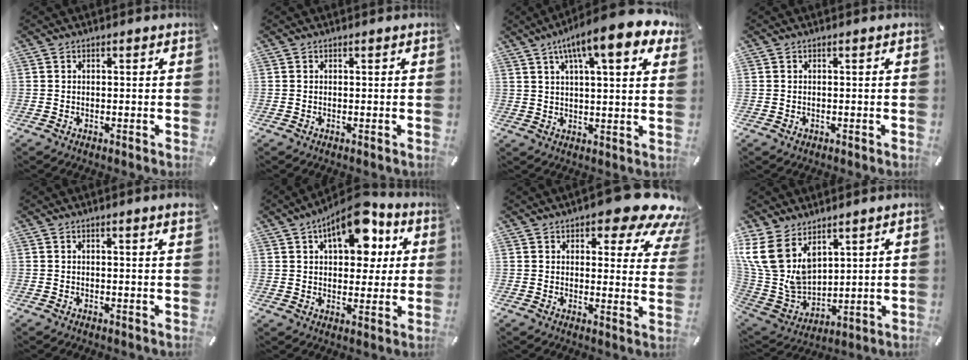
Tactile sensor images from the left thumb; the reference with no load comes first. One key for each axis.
{"total": 0.0}
{"total": 14.5, "fx": 8.4, "fy": 3.8, "fz": 11.1, "tx": -0.180, "ty": -0.031, "tz": 0.135}
{"total": 0.7, "fx": -0.2, "fy": 0.5, "fz": 0.3, "tx": -0.005, "ty": 0.001, "tz": -0.005}
{"total": 1.8, "fx": 0.9, "fy": 0.0, "fz": 1.5, "tx": -0.028, "ty": -0.001, "tz": 0.016}
{"total": 14.6, "fx": 7.0, "fy": 8.0, "fz": 10.1, "tx": -0.133, "ty": -0.024, "tz": 0.117}
{"total": 13.9, "fx": 9.4, "fy": 4.9, "fz": 9.0, "tx": -0.122, "ty": -0.065, "tz": 0.161}
{"total": 13.9, "fx": 7.7, "fy": 9.2, "fz": 7.0, "tx": -0.181, "ty": -0.056, "tz": 0.148}